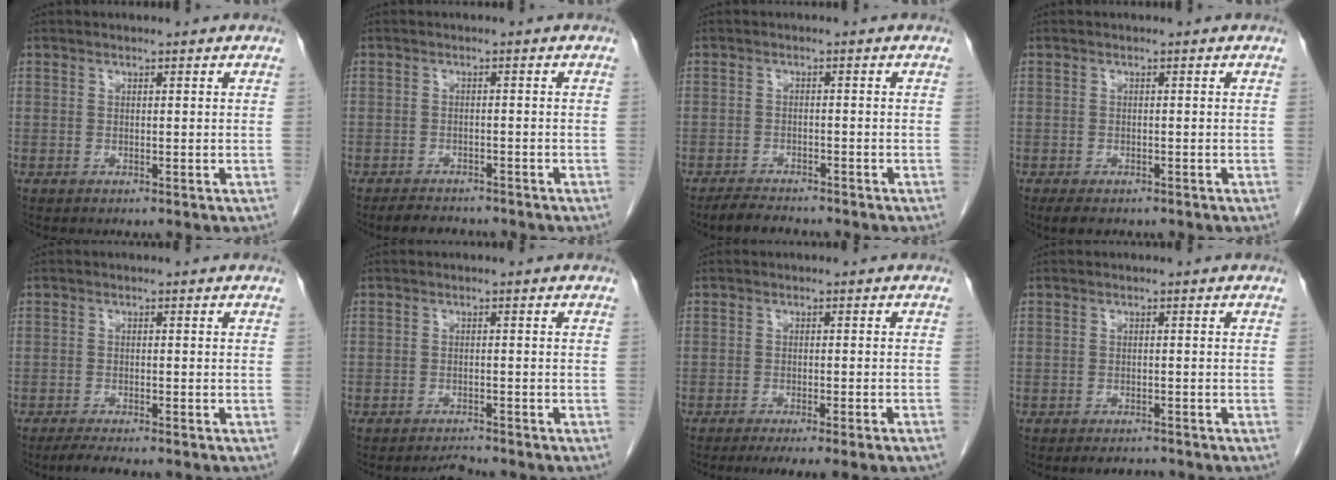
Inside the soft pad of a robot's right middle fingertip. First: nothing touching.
{"total": 4.2, "force": [-3.8, 1.3, 1.3], "torque": [-0.028, -0.010, -0.055]}
{"total": 3.8, "force": [-3.5, 0.7, 1.4], "torque": [-0.033, -0.013, -0.059]}
{"total": 3.4, "force": [-2.5, 1.5, 1.7], "torque": [-0.031, -0.008, -0.033]}
{"total": 4.1, "force": [-3.4, 0.2, 2.3], "torque": [-0.044, -0.013, -0.052]}
{"total": 1.8, "force": [-1.8, -0.3, 0.0], "torque": [-0.005, -0.013, -0.025]}
{"total": 10.6, "force": [-8.7, 0.3, 6.1], "torque": [-0.070, -0.018, -0.115]}
{"total": 2.3, "force": [-2.2, 0.5, 0.7], "torque": [-0.016, -0.008, -0.028]}